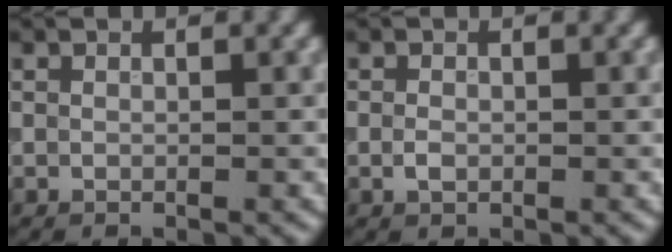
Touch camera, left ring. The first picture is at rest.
{"total": 1.1, "force": [-0.2, 0.7, 0.8], "torque": [-0.016, 0.000, -0.006]}